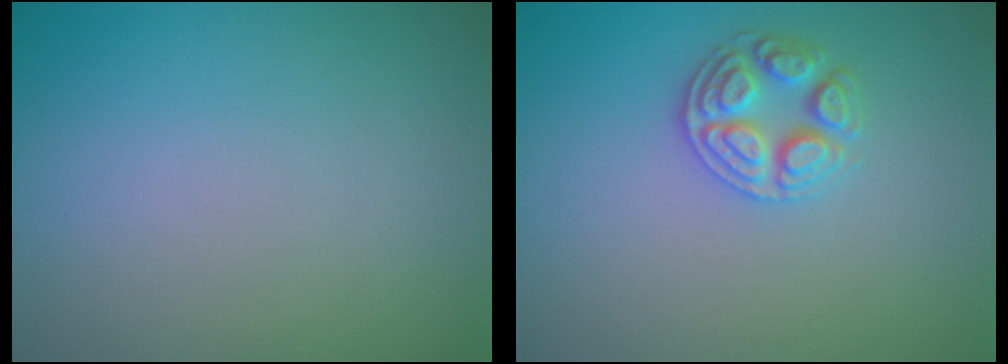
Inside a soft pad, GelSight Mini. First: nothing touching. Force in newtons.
{"total": 2.8, "press": 2.7, "slide": 0.6}